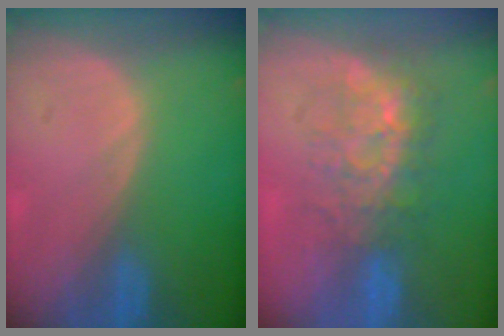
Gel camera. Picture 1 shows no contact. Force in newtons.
{"total": 7.6, "press": 7.1, "slide": 2.8}